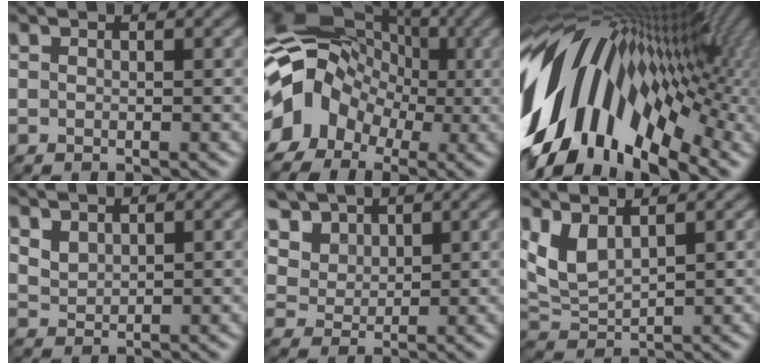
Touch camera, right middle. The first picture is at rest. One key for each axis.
{"total": 11.4, "fx": -3.1, "fy": 9.0, "fz": 6.2, "tx": -0.104, "ty": 0.007, "tz": -0.080}
{"total": 17.1, "fx": 0.2, "fy": 9.7, "fz": 14.1, "tx": -0.243, "ty": 0.004, "tz": -0.024}
{"total": 1.9, "fx": 1.2, "fy": 1.1, "fz": 1.0, "tx": -0.028, "ty": 0.004, "tz": 0.025}
{"total": 6.8, "fx": 3.9, "fy": 4.6, "fz": 3.1, "tx": -0.108, "ty": 0.010, "tz": 0.062}
{"total": 3.3, "fx": 1.5, "fy": 1.4, "fz": 2.6, "tx": -0.068, "ty": -0.002, "tz": 0.031}